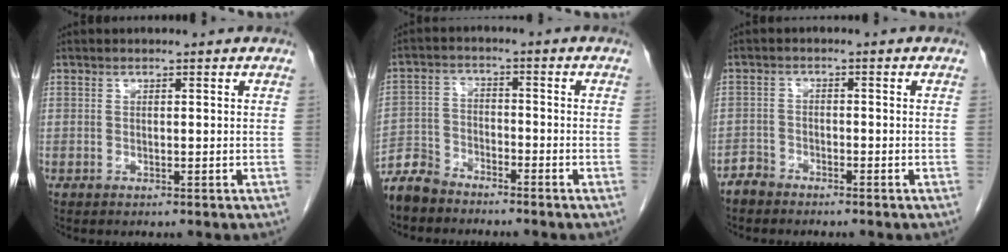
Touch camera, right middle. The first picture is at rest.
{"total": 6.0, "force": [-5.5, 2.2, 0.9], "torque": [-0.026, -0.012, -0.110]}
{"total": 2.4, "force": [-2.2, 0.9, -0.1], "torque": [0.000, 0.001, -0.043]}